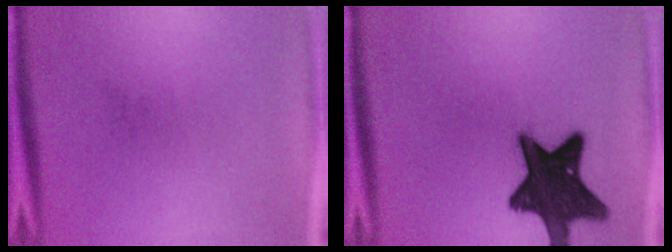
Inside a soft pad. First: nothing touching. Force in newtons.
{"total": 17.0}